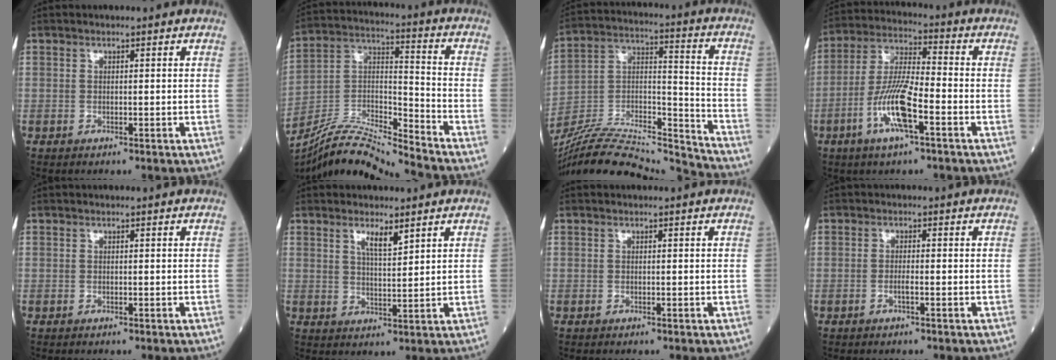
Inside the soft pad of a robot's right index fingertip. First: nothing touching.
{"total": 14.8, "force": [-14.0, -1.5, 4.3], "torque": [-0.079, 0.023, -0.263]}
{"total": 24.5, "force": [-23.4, 1.5, 7.2], "torque": [-0.144, 0.010, -0.386]}
{"total": 10.7, "force": [-4.2, 1.8, 9.6], "torque": [-0.195, -0.002, -0.082]}
{"total": 0.0}
{"total": 3.4, "force": [2.3, 0.5, 2.5], "torque": [-0.046, -0.004, 0.042]}
{"total": 0.0}
{"total": 1.3, "force": [-0.6, 0.0, 1.2], "torque": [-0.025, 0.000, -0.013]}